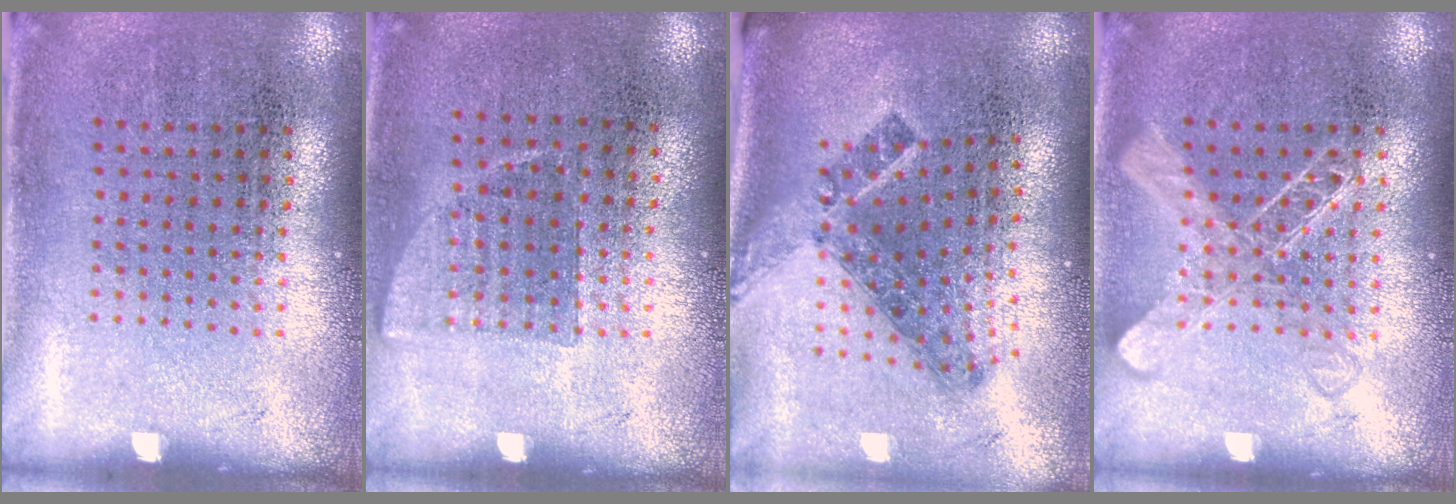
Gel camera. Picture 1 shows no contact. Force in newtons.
{"total": 0.8, "press": 0.7, "slide": 0.3}
{"total": 1.5, "press": 1.1, "slide": 1.0}
{"total": 2.1, "press": 2.1, "slide": 0.5}